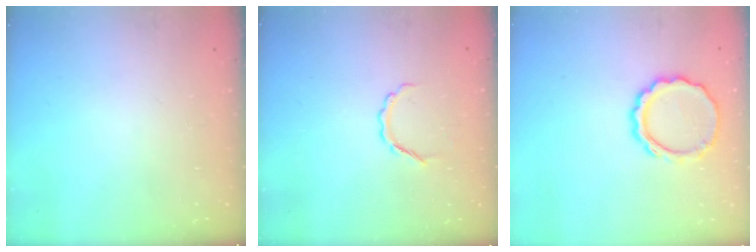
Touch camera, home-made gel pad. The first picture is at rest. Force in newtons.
{"total": 4.6, "press": 4.5, "slide": 0.7}
{"total": 9.0, "press": 9.0, "slide": 1.2}